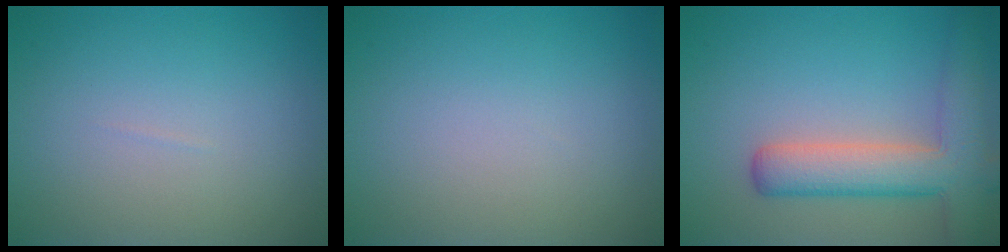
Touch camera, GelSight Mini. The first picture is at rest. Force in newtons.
{"total": 0.0}
{"total": 6.3, "press": 6.3, "slide": 0.3}